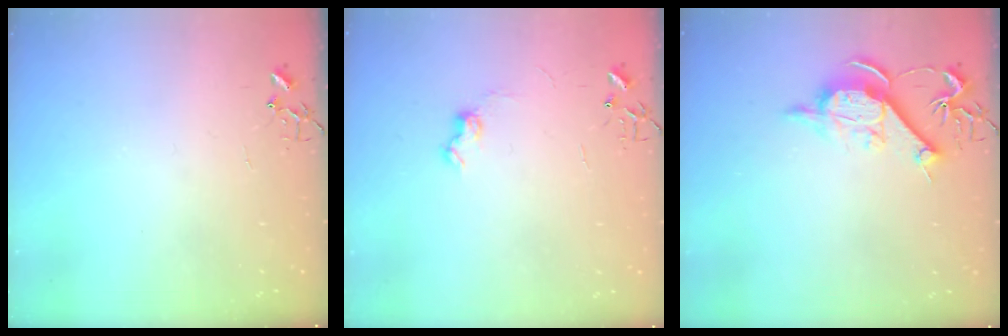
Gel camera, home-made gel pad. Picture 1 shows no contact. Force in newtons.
{"total": 7.2, "press": 7.2, "slide": 0.7}
{"total": 10.6, "press": 10.6, "slide": 0.9}